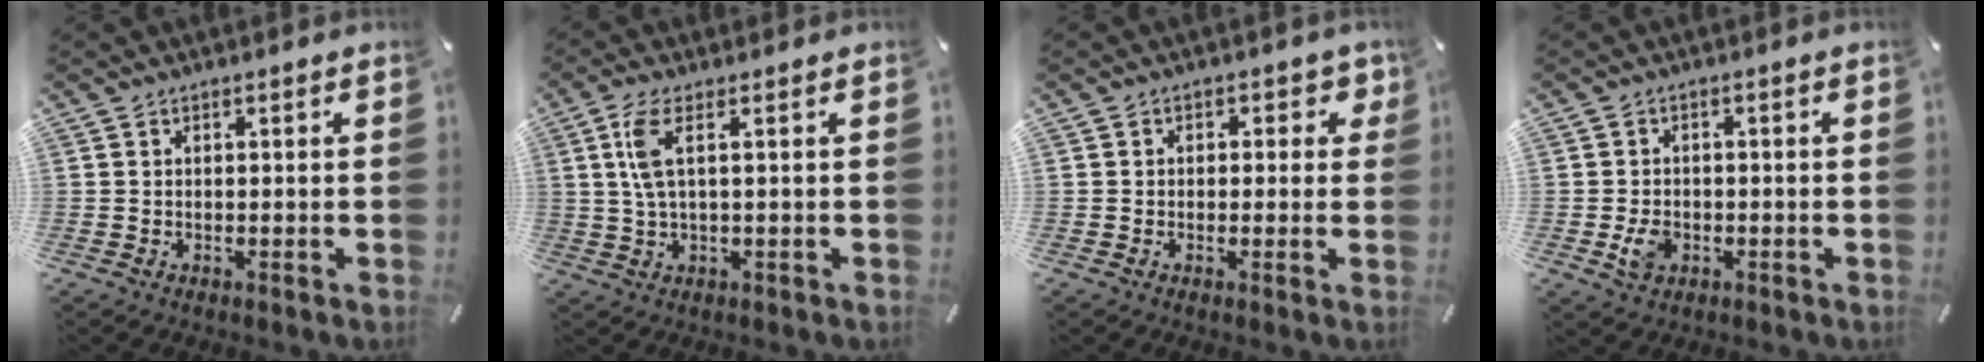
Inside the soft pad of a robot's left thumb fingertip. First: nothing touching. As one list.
[{"total": 6.1, "force": [1.4, 1.9, 5.6], "torque": [-0.120, 0.002, 0.023]}, {"total": 3.2, "force": [0.2, 2.6, 1.9], "torque": [-0.007, -0.001, -0.006]}, {"total": 4.4, "force": [-1.2, 3.5, 2.5], "torque": [-0.054, -0.004, -0.025]}]